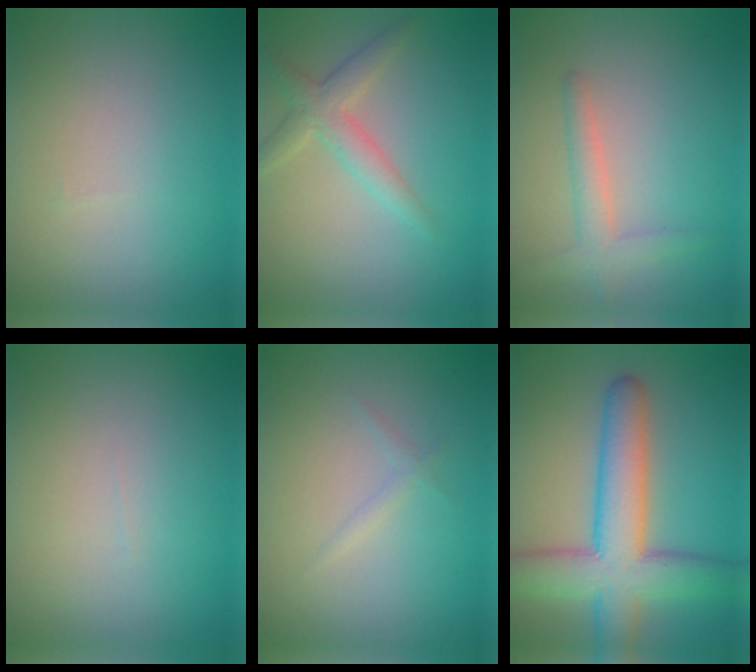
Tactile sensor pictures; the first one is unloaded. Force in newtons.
{"total": 2.8, "press": 2.8, "slide": 0.1}
{"total": 2.3, "press": 2.3, "slide": 0.1}
{"total": 0.0}
{"total": 0.8, "press": 0.8, "slide": 0.1}
{"total": 8.8, "press": 8.7, "slide": 0.5}